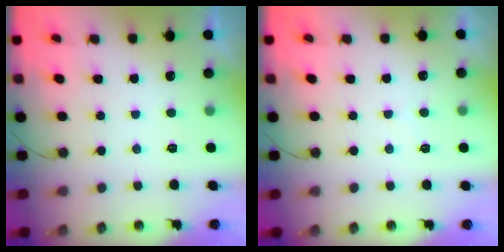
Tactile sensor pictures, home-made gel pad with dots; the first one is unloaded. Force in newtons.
{"total": 3.4, "press": 3.4, "slide": 0.5}